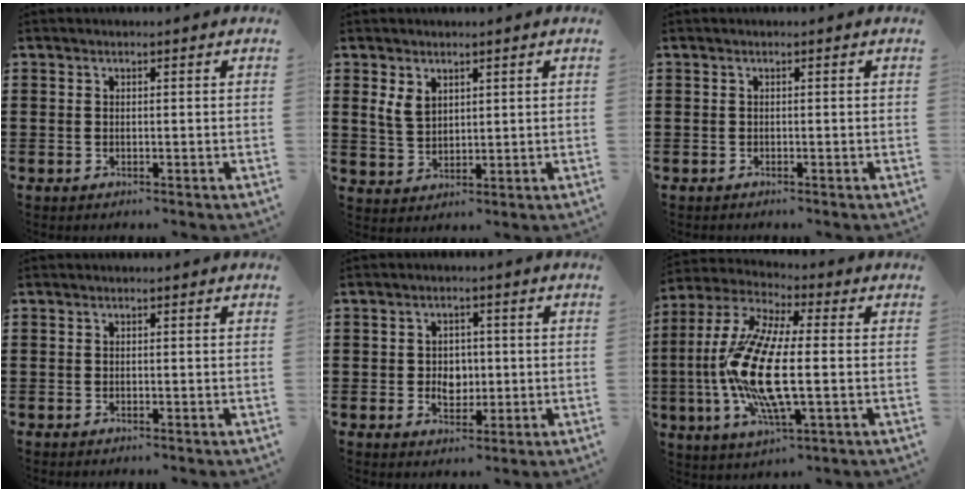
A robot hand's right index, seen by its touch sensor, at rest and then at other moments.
{"total": 3.7, "force": [1.7, 2.6, 2.0], "torque": [-0.047, 0.009, 0.033]}
{"total": 0.5, "force": [-0.4, 0.3, -0.1], "torque": [0.003, 0.003, -0.011]}
{"total": 0.0}
{"total": 3.7, "force": [-0.3, 2.9, 2.2], "torque": [-0.035, -0.001, -0.013]}
{"total": 15.0, "force": [-1.9, 4.5, 14.2], "torque": [-0.321, -0.024, -0.042]}